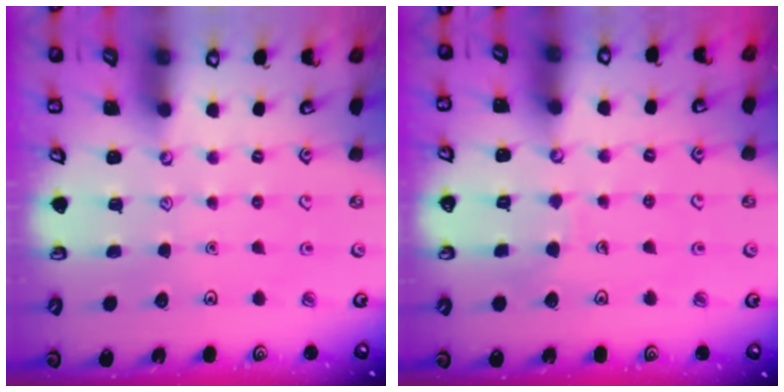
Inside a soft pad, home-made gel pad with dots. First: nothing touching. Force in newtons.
{"total": 4.9, "press": 4.9, "slide": 0.2}